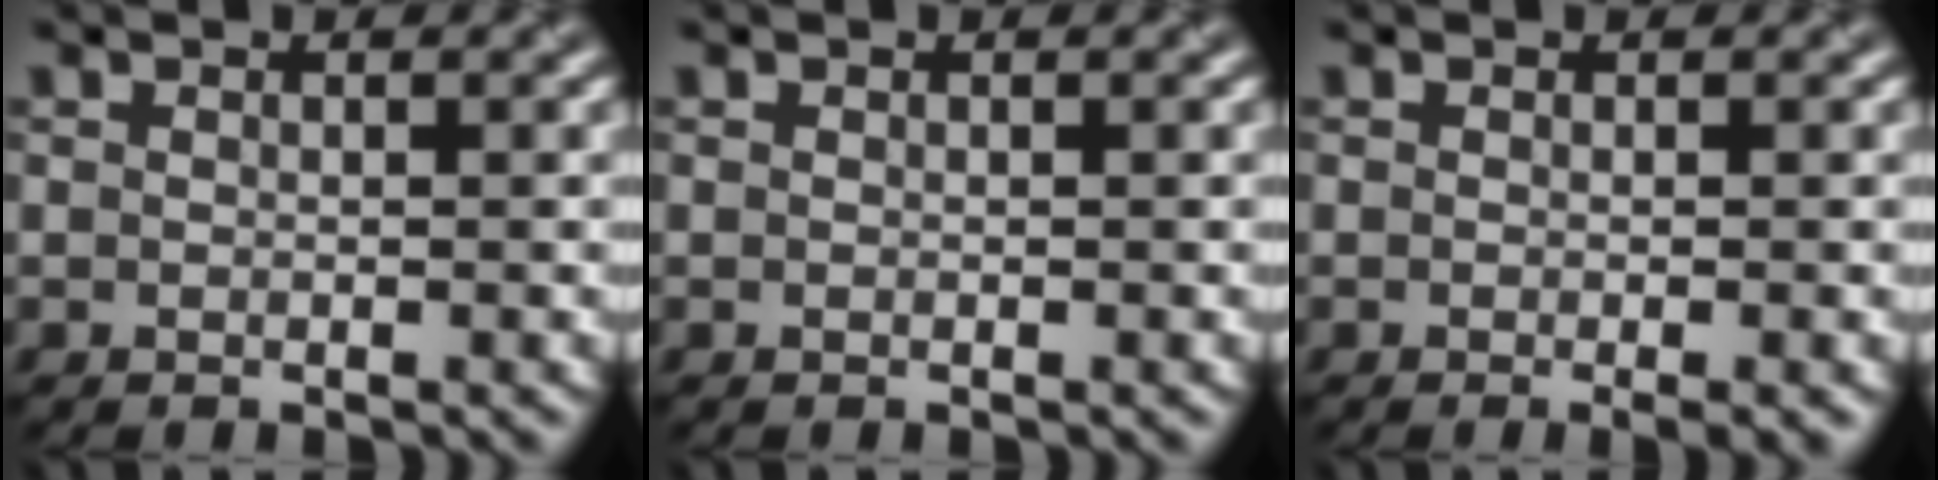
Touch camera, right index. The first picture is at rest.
{"total": 0.0}
{"total": 1.3, "force": [-0.4, 0.2, 1.2], "torque": [-0.017, -0.003, -0.004]}